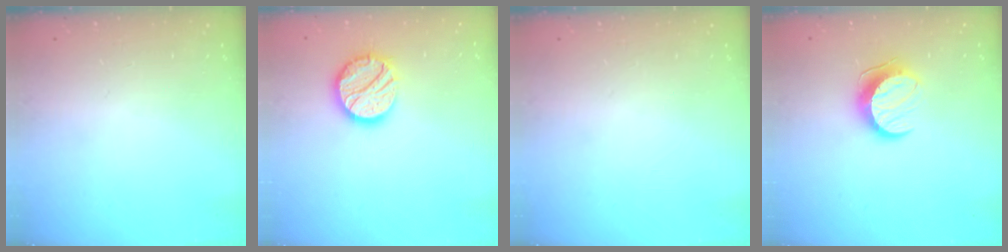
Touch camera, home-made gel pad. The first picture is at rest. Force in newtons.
{"total": 13.9, "press": 13.8, "slide": 0.9}
{"total": 0.0}
{"total": 10.1, "press": 10.1, "slide": 0.4}